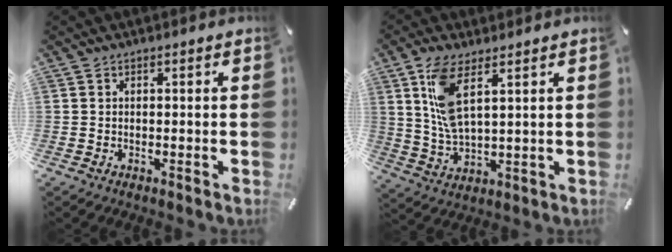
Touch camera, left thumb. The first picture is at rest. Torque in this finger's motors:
{"motor_torque": [0.46, -0.17, 0.30, 0.04, 0.03]}